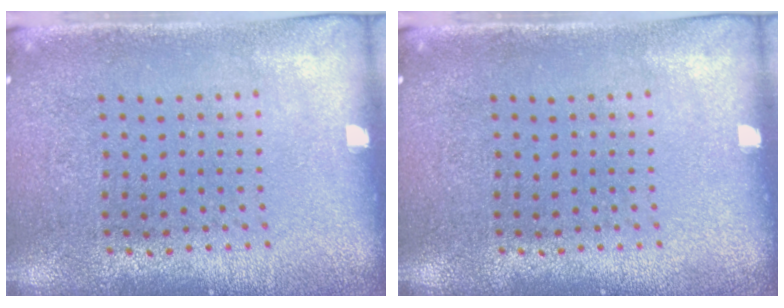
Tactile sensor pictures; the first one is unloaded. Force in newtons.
{"total": 0.0}